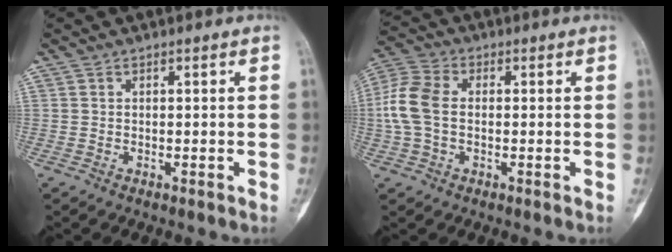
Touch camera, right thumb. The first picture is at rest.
{"total": 9.0, "force": [-0.1, 5.8, 6.8], "torque": [-0.161, 0.021, -0.009]}